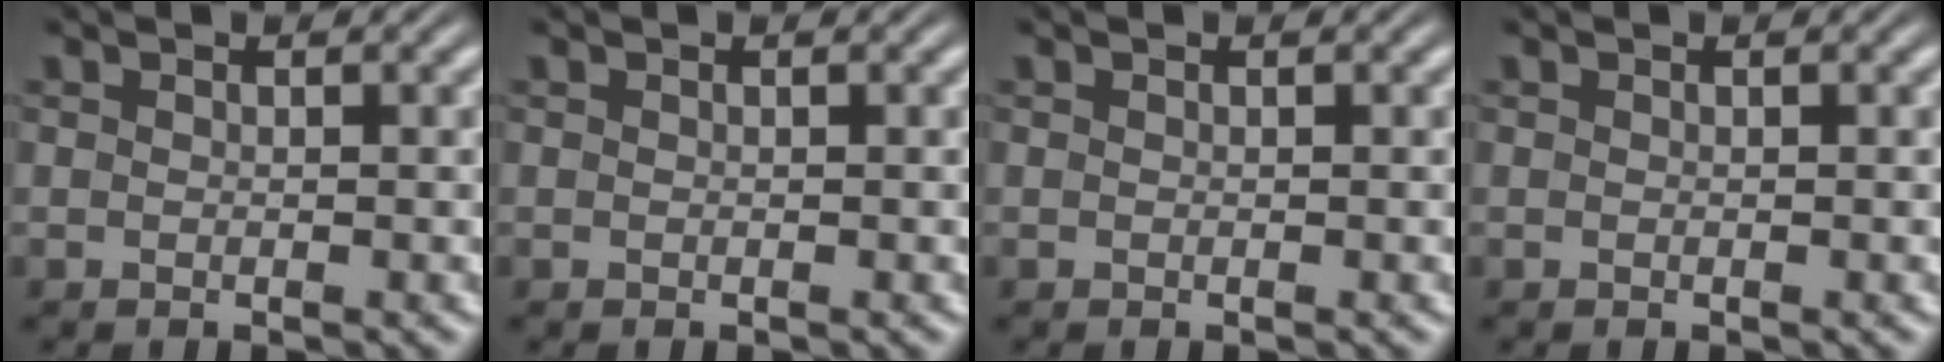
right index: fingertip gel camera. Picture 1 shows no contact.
{"total": 0.0}
{"total": 0.0}
{"total": 0.0}